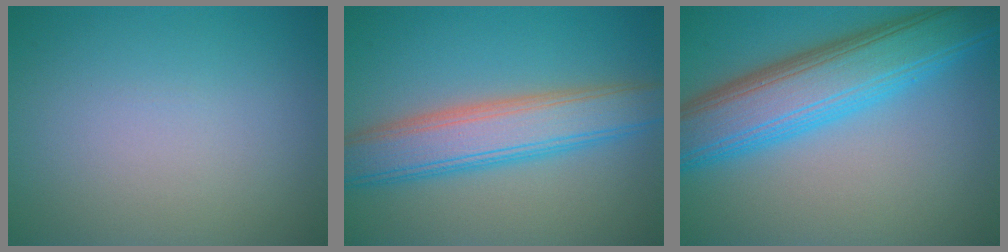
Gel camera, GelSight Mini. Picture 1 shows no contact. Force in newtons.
{"total": 6.6, "press": 6.6, "slide": 0.4}
{"total": 9.2, "press": 9.2, "slide": 0.2}